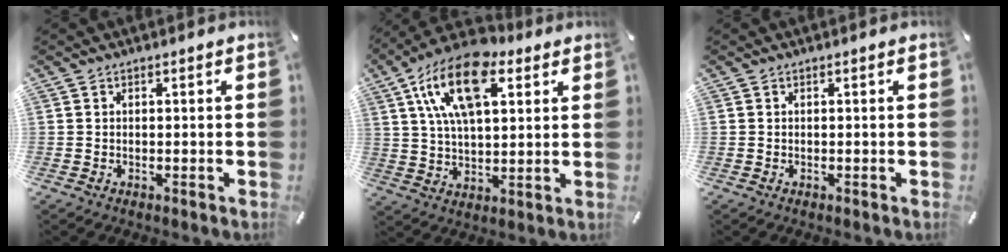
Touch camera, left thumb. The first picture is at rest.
{"total": 18.0, "force": [7.9, 9.3, 13.2], "torque": [-0.260, -0.015, 0.134]}
{"total": 0.0}